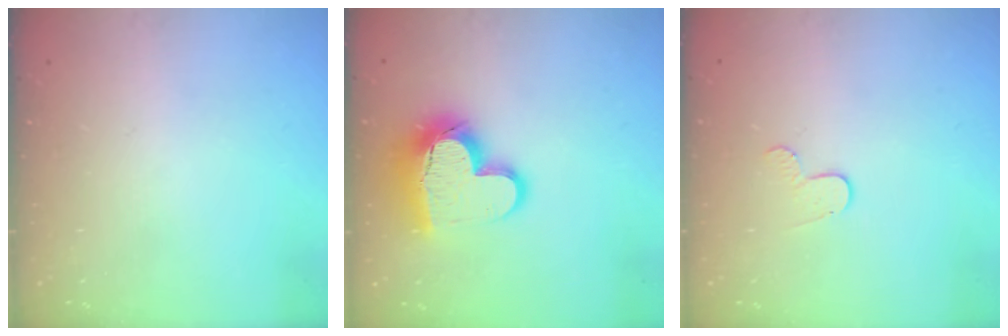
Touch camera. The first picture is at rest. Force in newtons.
{"total": 14.9, "press": 14.9, "slide": 1.2}
{"total": 5.7, "press": 5.7, "slide": 0.5}